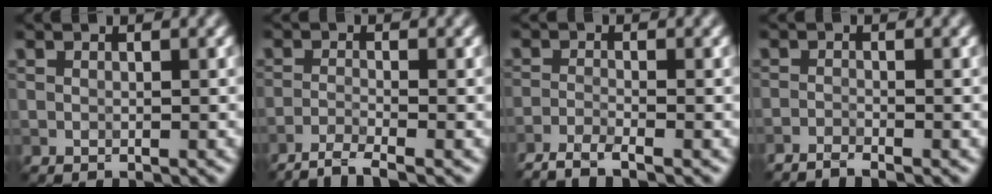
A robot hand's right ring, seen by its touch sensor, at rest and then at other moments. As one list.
[{"total": 3.1, "force": [-2.5, 0.4, 1.8], "torque": [-0.034, -0.001, -0.058]}, {"total": 3.3, "force": [-2.6, 0.5, 1.9], "torque": [-0.039, -0.003, -0.061]}, {"total": 1.9, "force": [-1.7, 0.1, 0.8], "torque": [-0.022, 0.001, -0.039]}]